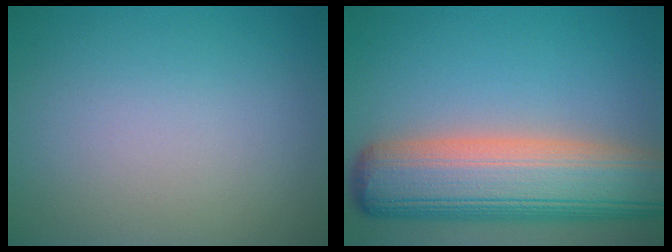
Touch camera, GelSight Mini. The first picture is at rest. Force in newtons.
{"total": 11.9, "press": 11.8, "slide": 0.8}